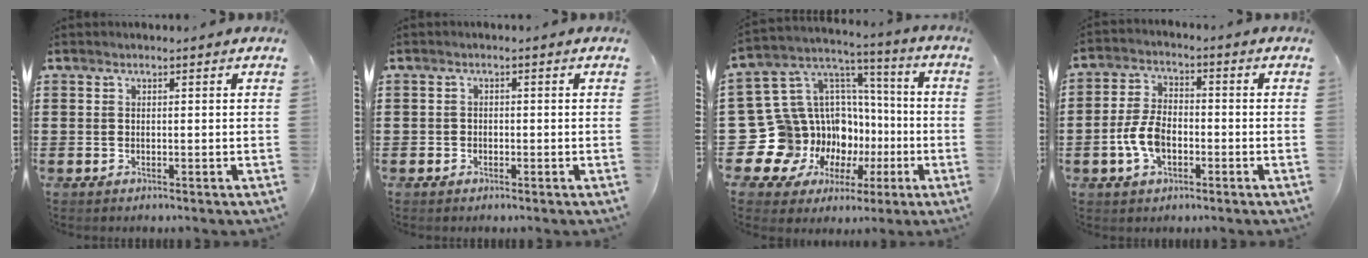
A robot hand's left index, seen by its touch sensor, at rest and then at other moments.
{"total": 1.0, "force": [-0.7, 0.7, 0.1], "torque": [-0.005, 0.001, -0.015]}
{"total": 16.1, "force": [-4.2, 14.8, 4.7], "torque": [-0.139, -0.044, -0.019]}
{"total": 6.7, "force": [-2.1, 3.9, 5.0], "torque": [-0.128, 0.000, -0.047]}